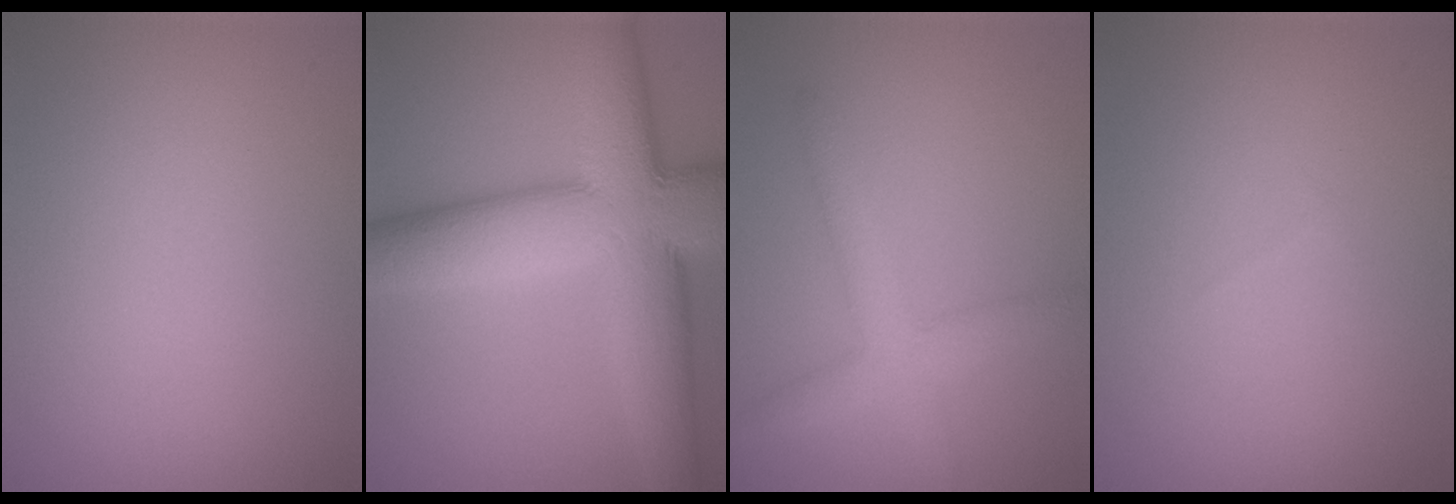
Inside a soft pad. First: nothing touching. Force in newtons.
{"total": 13.1, "press": 13.1, "slide": 0.2}
{"total": 3.5, "press": 3.4, "slide": 0.3}
{"total": 0.0}